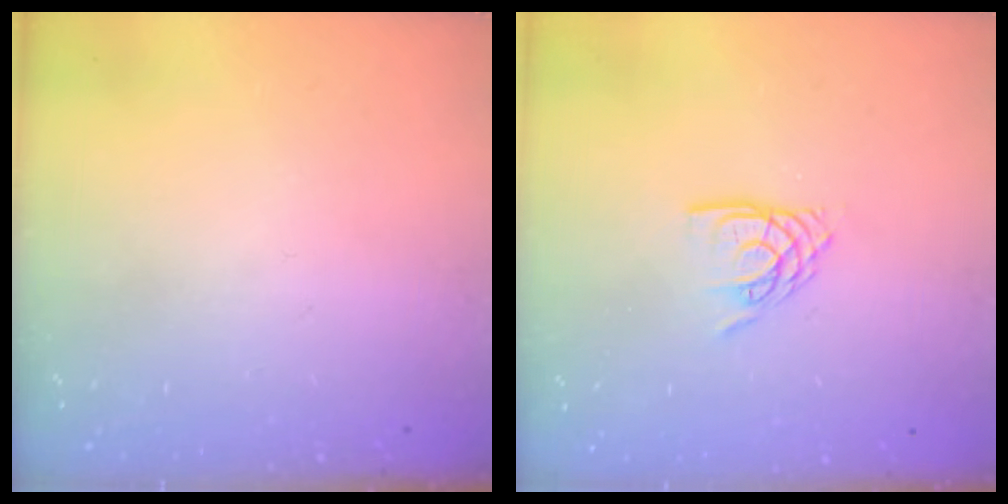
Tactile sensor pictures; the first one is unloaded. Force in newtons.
{"total": 7.1, "press": 7.0, "slide": 0.5}